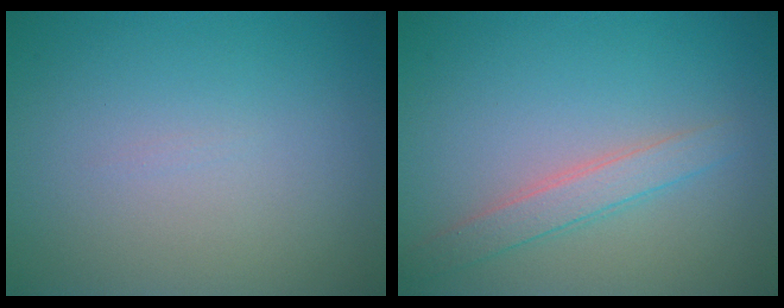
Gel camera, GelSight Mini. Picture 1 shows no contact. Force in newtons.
{"total": 2.3, "press": 2.3, "slide": 0.1}